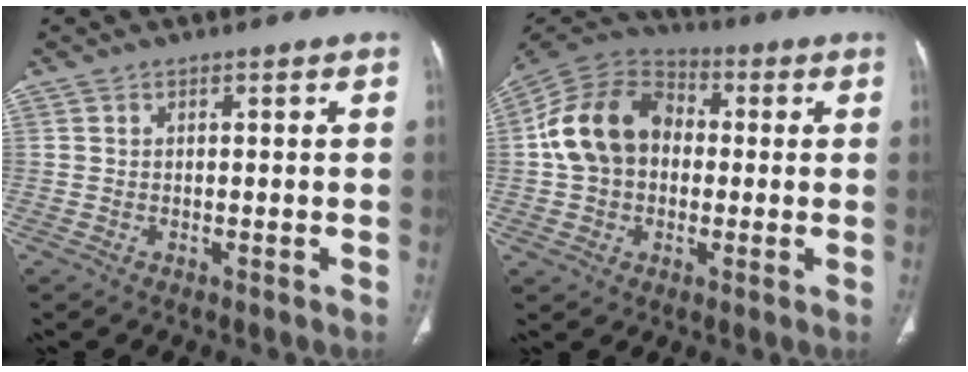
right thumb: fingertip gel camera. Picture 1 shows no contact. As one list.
[{"total": 15.5, "force": [0.6, 12.0, 9.8], "torque": [-0.164, 0.034, 0.000]}]